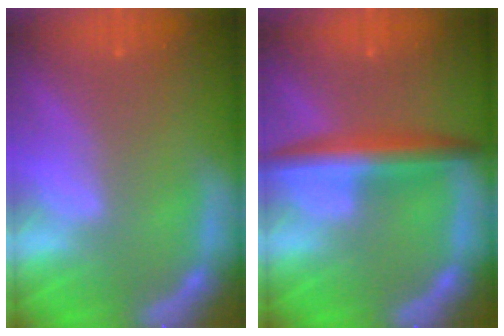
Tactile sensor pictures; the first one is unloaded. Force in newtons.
{"total": 5.0}